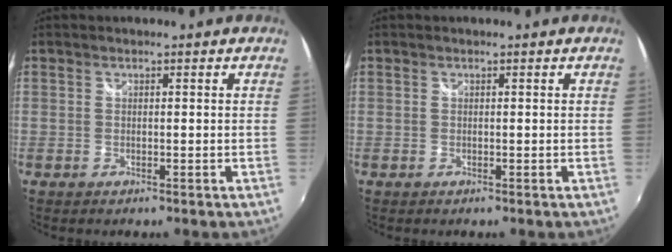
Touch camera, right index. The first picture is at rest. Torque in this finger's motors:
{"motor_torque": [0.04, 0.05, 0.01, 0.01]}